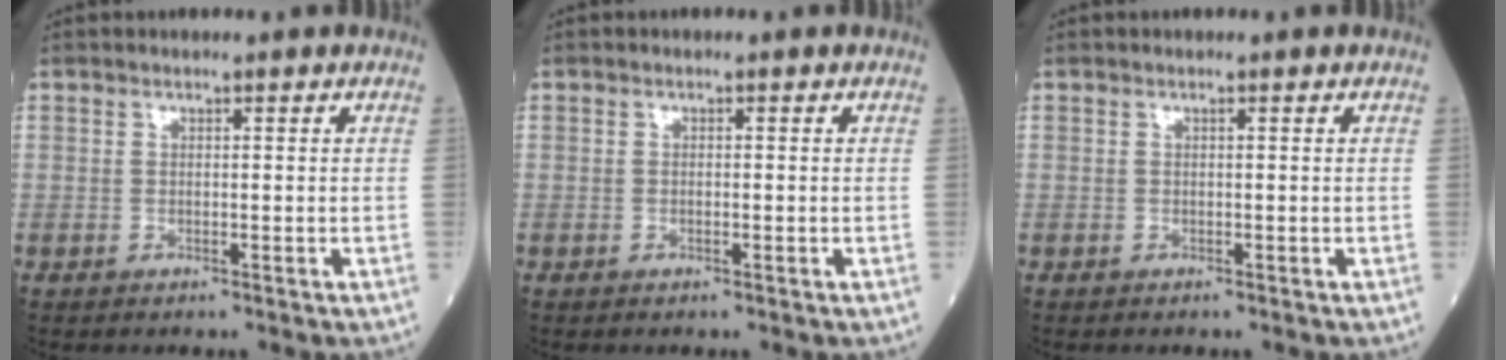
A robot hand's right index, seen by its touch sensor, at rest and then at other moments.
{"total": 0.8, "force": [-0.2, 0.4, 0.7], "torque": [-0.022, -0.001, -0.003]}
{"total": 0.5, "force": [-0.1, 0.3, 0.4], "torque": [-0.015, 0.001, -0.001]}